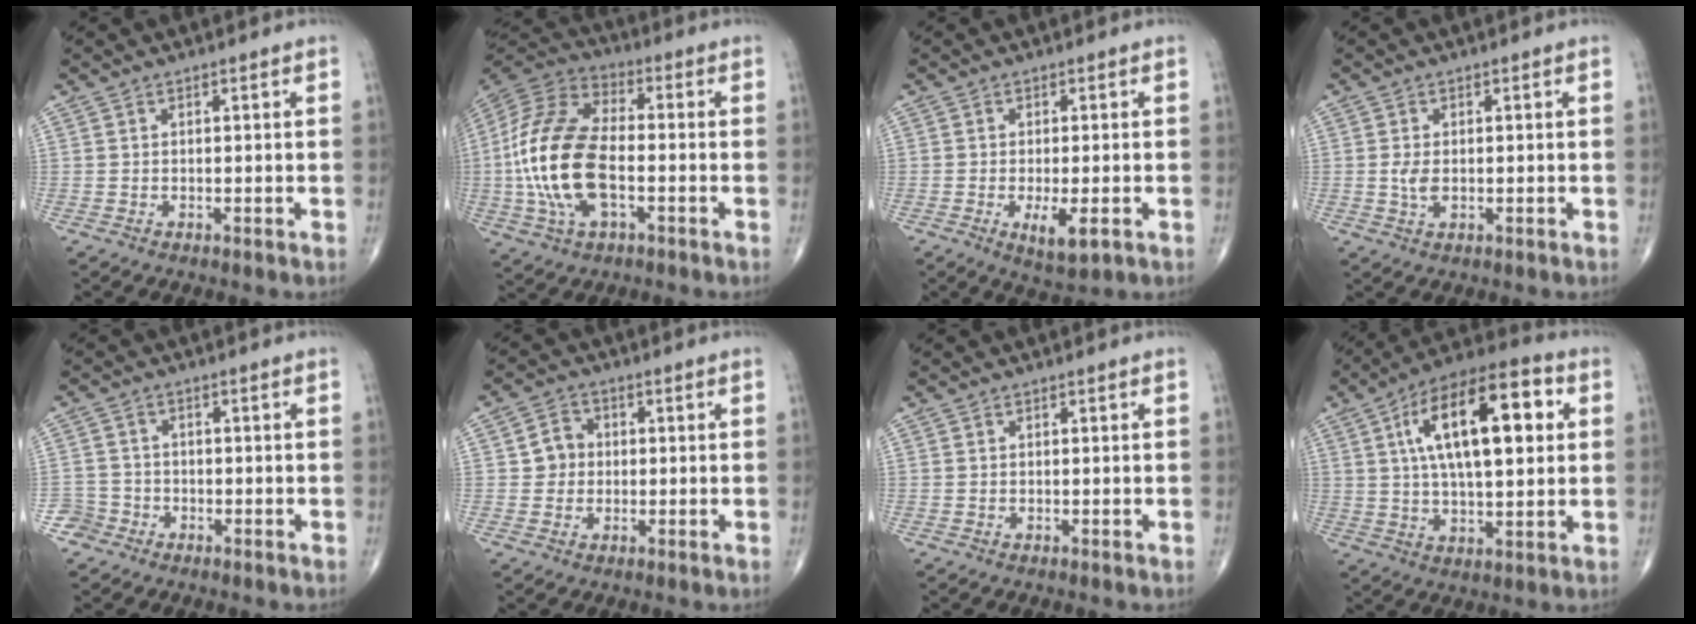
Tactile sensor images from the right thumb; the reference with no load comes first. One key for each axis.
{"total": 19.8, "fx": -2.9, "fy": 10.1, "fz": 16.8, "tx": -0.358, "ty": 0.020, "tz": -0.057}
{"total": 5.4, "fx": -1.8, "fy": 1.7, "fz": 4.8, "tx": -0.079, "ty": -0.012, "tz": -0.026}
{"total": 2.7, "fx": -0.1, "fy": 1.5, "fz": 2.3, "tx": -0.048, "ty": -0.004, "tz": -0.004}
{"total": 3.2, "fx": -1.9, "fy": 2.5, "fz": -0.5, "tx": 0.025, "ty": 0.015, "tz": -0.042}
{"total": 4.3, "fx": 0.1, "fy": 4.0, "fz": 1.7, "tx": -0.007, "ty": 0.007, "tz": -0.004}
{"total": 0.0}
{"total": 20.3, "fx": 5.1, "fy": 8.4, "fz": 17.8, "tx": -0.277, "ty": 0.014, "tz": 0.074}